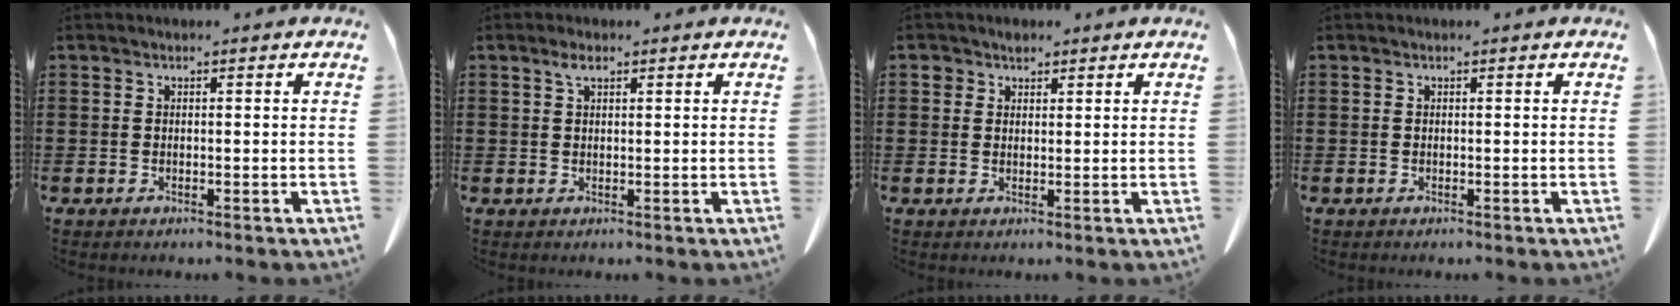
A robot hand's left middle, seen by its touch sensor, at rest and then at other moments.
{"total": 1.8, "force": [0.9, 0.7, 1.4], "torque": [-0.032, 0.001, 0.017]}
{"total": 2.0, "force": [1.5, 1.2, 0.6], "torque": [-0.008, -0.002, 0.028]}
{"total": 0.0}